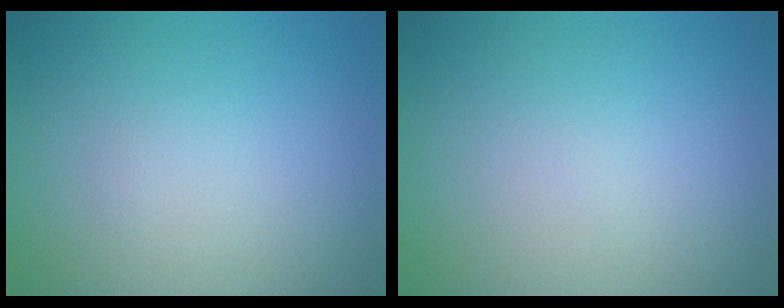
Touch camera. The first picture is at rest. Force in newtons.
{"total": 0.0}